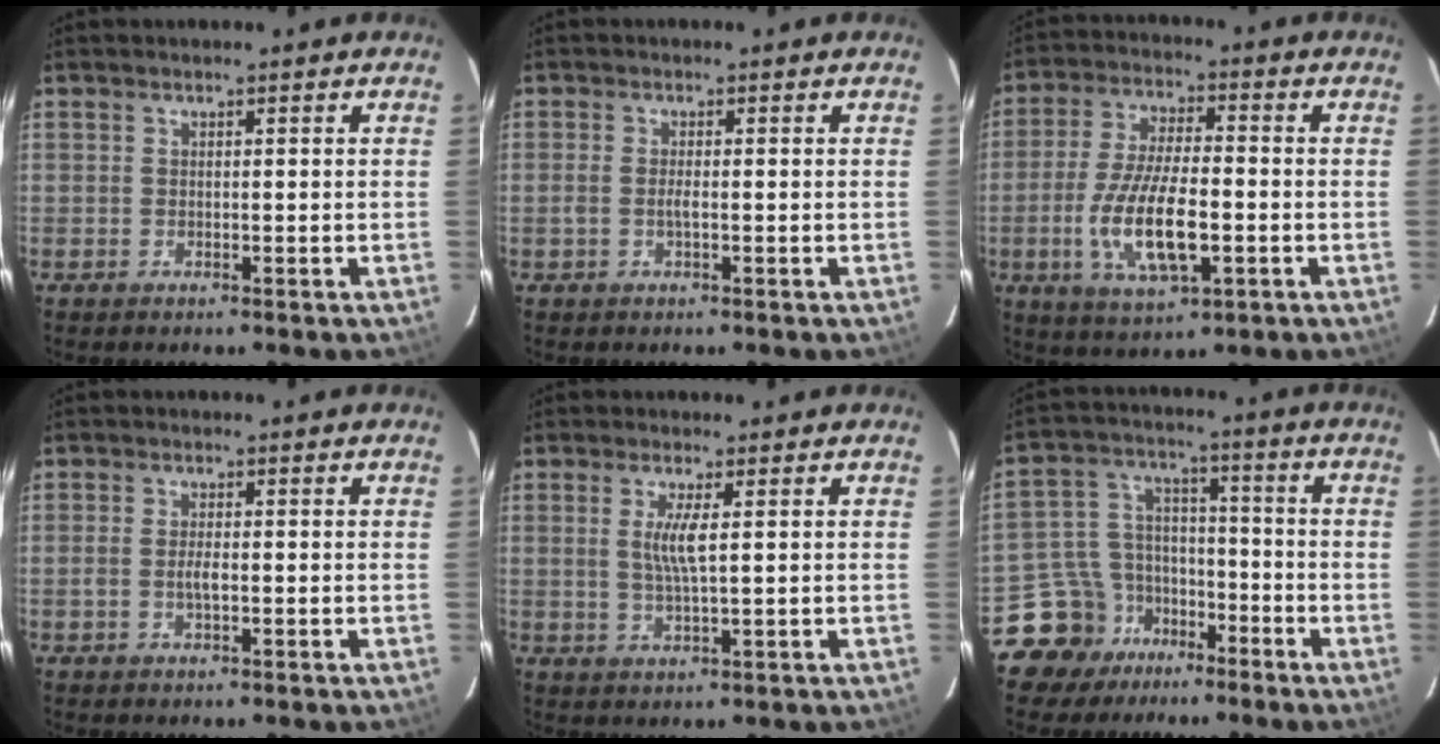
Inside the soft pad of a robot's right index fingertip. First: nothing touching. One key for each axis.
{"total": 1.7, "fx": -0.5, "fy": 0.3, "fz": 1.6, "tx": -0.034, "ty": -0.001, "tz": -0.010}
{"total": 13.6, "fx": -3.6, "fy": 4.8, "fz": 12.2, "tx": -0.250, "ty": -0.013, "tz": -0.061}
{"total": 2.2, "fx": -0.6, "fy": 0.8, "fz": 2.0, "tx": -0.042, "ty": 0.000, "tz": -0.011}
{"total": 4.3, "fx": 0.8, "fy": 0.3, "fz": 4.2, "tx": -0.082, "ty": -0.006, "tz": 0.015}
{"total": 10.5, "fx": -7.4, "fy": 7.4, "fz": 1.1, "tx": -0.047, "ty": 0.049, "tz": -0.123}